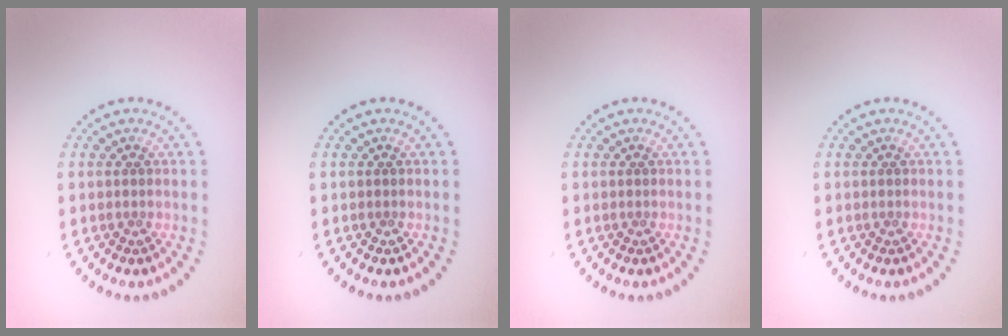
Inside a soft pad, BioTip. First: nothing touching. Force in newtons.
{"total": 0.0}
{"total": 0.0}
{"total": 0.0}